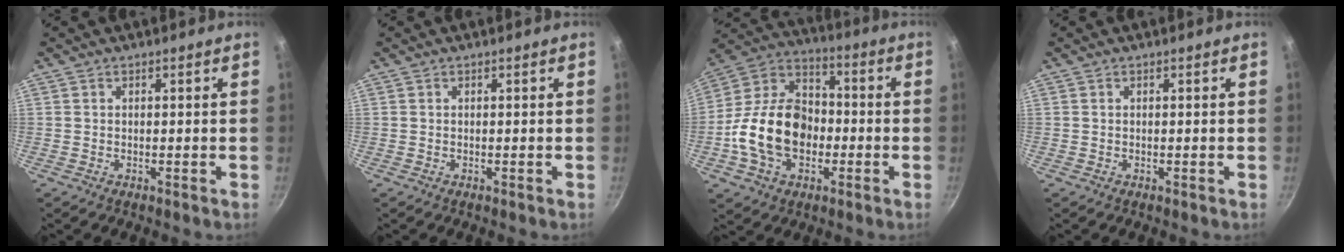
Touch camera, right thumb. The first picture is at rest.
{"total": 0.0}
{"total": 18.8, "force": [-3.5, 13.3, 12.8], "torque": [-0.204, 0.042, -0.074]}
{"total": 0.0}